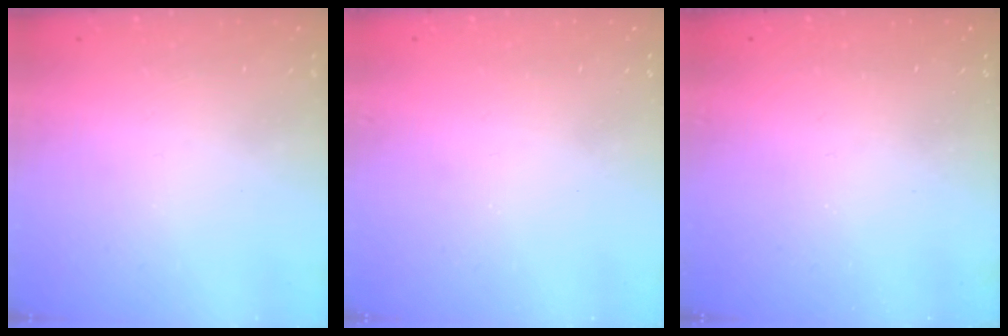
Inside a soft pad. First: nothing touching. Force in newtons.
{"total": 0.7, "press": 0.7, "slide": 0.1}
{"total": 0.0}